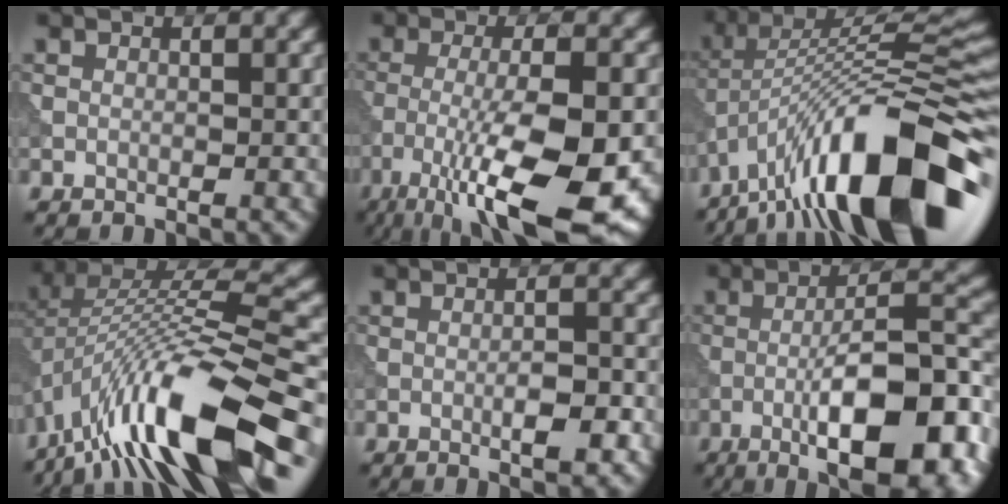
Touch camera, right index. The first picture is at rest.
{"total": 11.8, "force": [-5.5, 2.9, 10.1], "torque": [-0.178, -0.018, -0.089]}
{"total": 14.9, "force": [-8.2, 4.1, 11.7], "torque": [-0.198, 0.030, -0.136]}
{"total": 13.9, "force": [-6.9, 3.8, 11.4], "torque": [-0.209, 0.024, -0.116]}
{"total": 2.8, "force": [-0.8, 0.6, 2.6], "torque": [-0.039, 0.002, -0.011]}
{"total": 12.2, "force": [-4.7, 3.1, 10.8], "torque": [-0.158, 0.010, -0.073]}